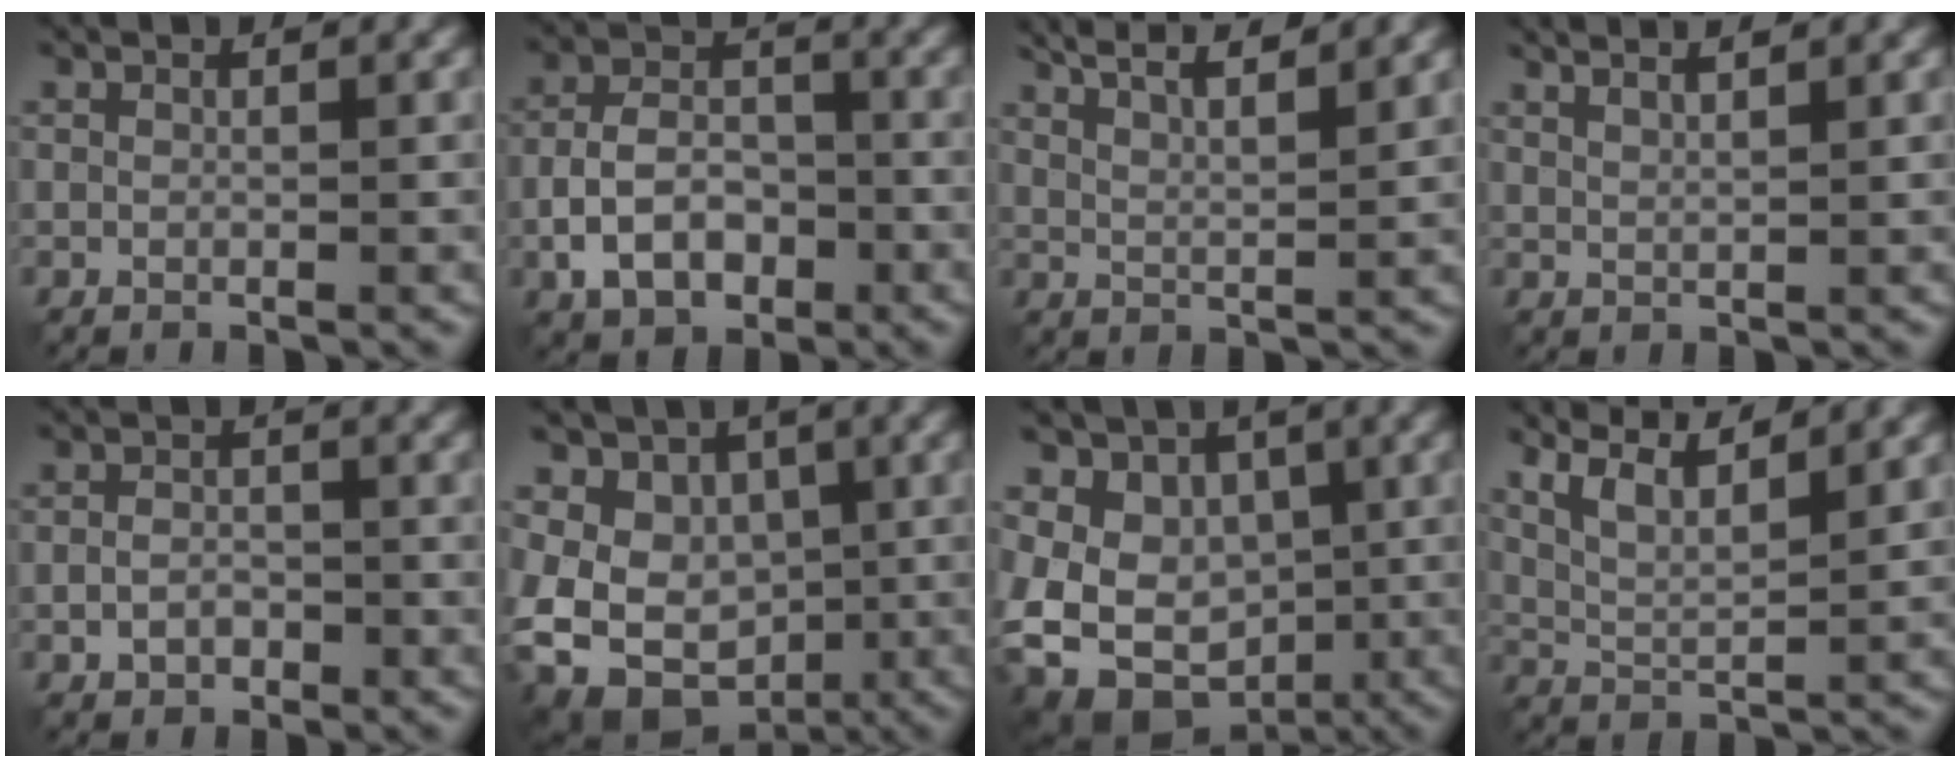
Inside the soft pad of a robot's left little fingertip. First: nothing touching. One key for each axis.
{"total": 5.6, "fx": -2.5, "fy": 3.5, "fz": 3.5, "tx": -0.058, "ty": 0.004, "tz": -0.051}
{"total": 8.7, "fx": 6.5, "fy": 2.3, "fz": 5.2, "tx": -0.061, "ty": 0.021, "tz": 0.064}
{"total": 3.4, "fx": 2.5, "fy": 1.0, "fz": 2.1, "tx": -0.013, "ty": 0.022, "tz": 0.012}
{"total": 2.2, "fx": -1.2, "fy": 1.5, "fz": 1.1, "tx": -0.018, "ty": -0.003, "tz": -0.025}
{"total": 10.5, "fx": -2.6, "fy": 9.0, "fz": 4.7, "tx": -0.069, "ty": 0.005, "tz": -0.065}
{"total": 9.6, "fx": -2.8, "fy": 8.2, "fz": 4.2, "tx": -0.052, "ty": -0.005, "tz": -0.065}
{"total": 6.4, "fx": 4.4, "fy": 1.8, "fz": 4.2, "tx": -0.077, "ty": 0.016, "tz": 0.061}